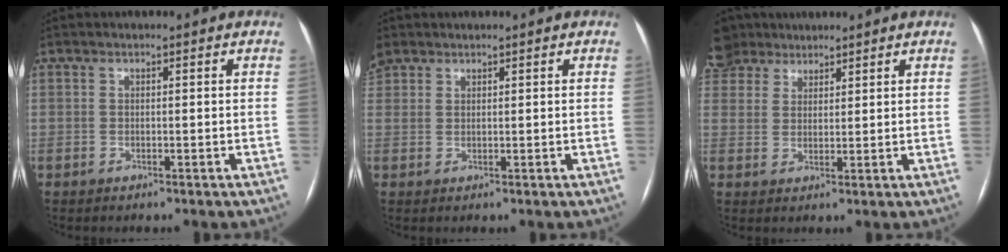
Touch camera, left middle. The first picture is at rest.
{"total": 1.1, "force": [1.1, 0.2, -0.2], "torque": [-0.009, 0.003, 0.033]}
{"total": 6.7, "force": [5.7, 3.4, 0.8], "torque": [-0.030, 0.018, 0.119]}